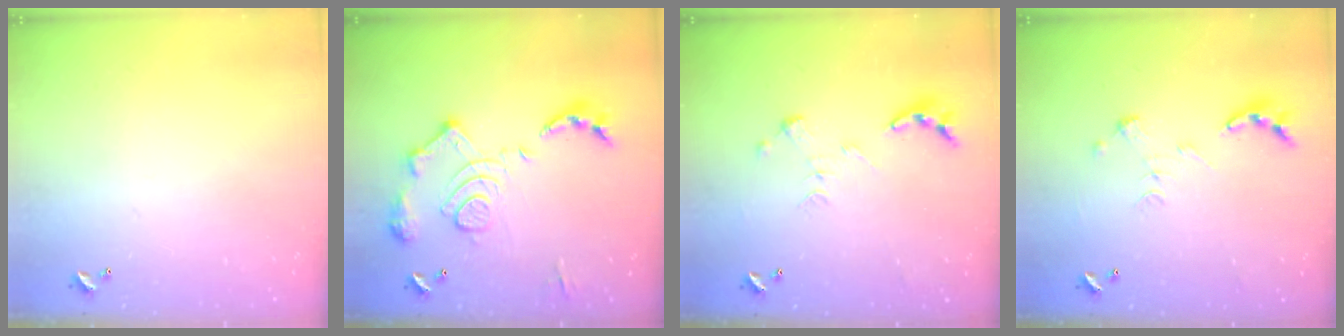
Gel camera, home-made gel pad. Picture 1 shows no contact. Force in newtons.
{"total": 16.6, "press": 16.6, "slide": 1.7}
{"total": 0.0}
{"total": 0.0}